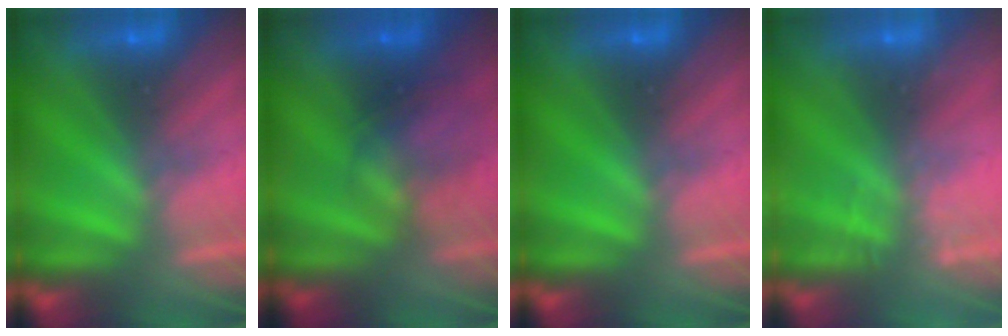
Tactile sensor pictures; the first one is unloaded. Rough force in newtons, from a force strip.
{"total": 2.2}
{"total": 0.0}
{"total": 2.5}